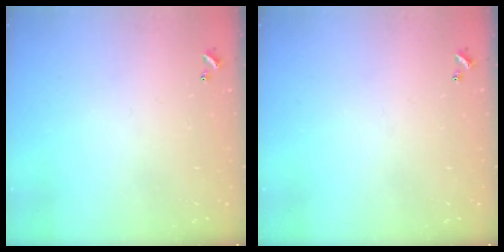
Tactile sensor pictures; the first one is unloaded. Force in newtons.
{"total": 0.0}